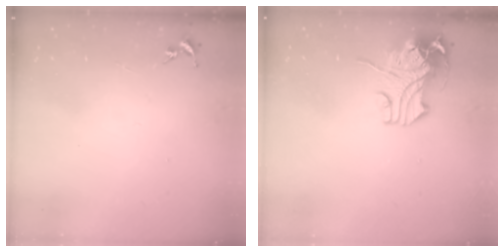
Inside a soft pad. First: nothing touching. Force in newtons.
{"total": 11.8, "press": 11.7, "slide": 2.1}